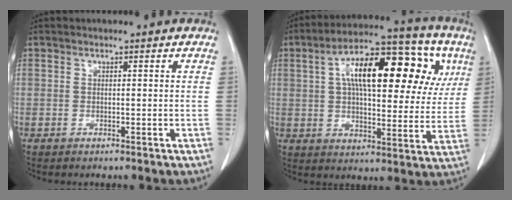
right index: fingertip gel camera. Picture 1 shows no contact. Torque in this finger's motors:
{"motor_torque": [1.56, 0.58, 0.69, 0.18]}